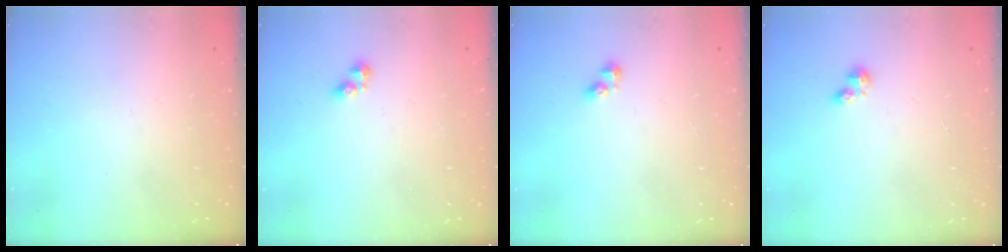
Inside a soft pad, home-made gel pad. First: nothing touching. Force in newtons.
{"total": 3.6, "press": 3.5, "slide": 0.4}
{"total": 3.5, "press": 3.5, "slide": 0.5}
{"total": 1.9, "press": 1.9, "slide": 0.2}